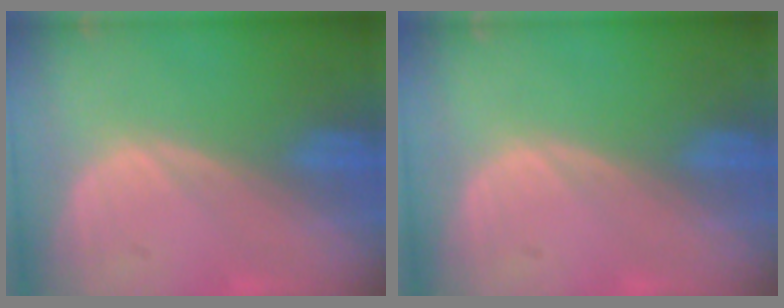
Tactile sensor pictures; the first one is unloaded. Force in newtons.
{"total": 0.0}